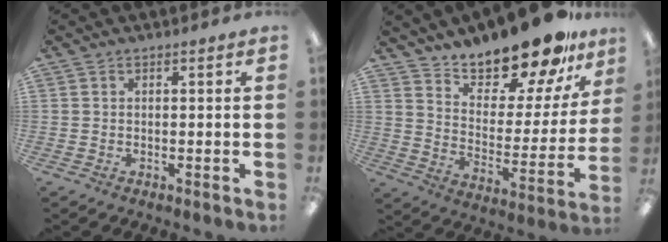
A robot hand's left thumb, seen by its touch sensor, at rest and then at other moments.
{"total": 18.5, "force": [16.7, 4.9, 6.4], "torque": [-0.112, -0.129, 0.286]}